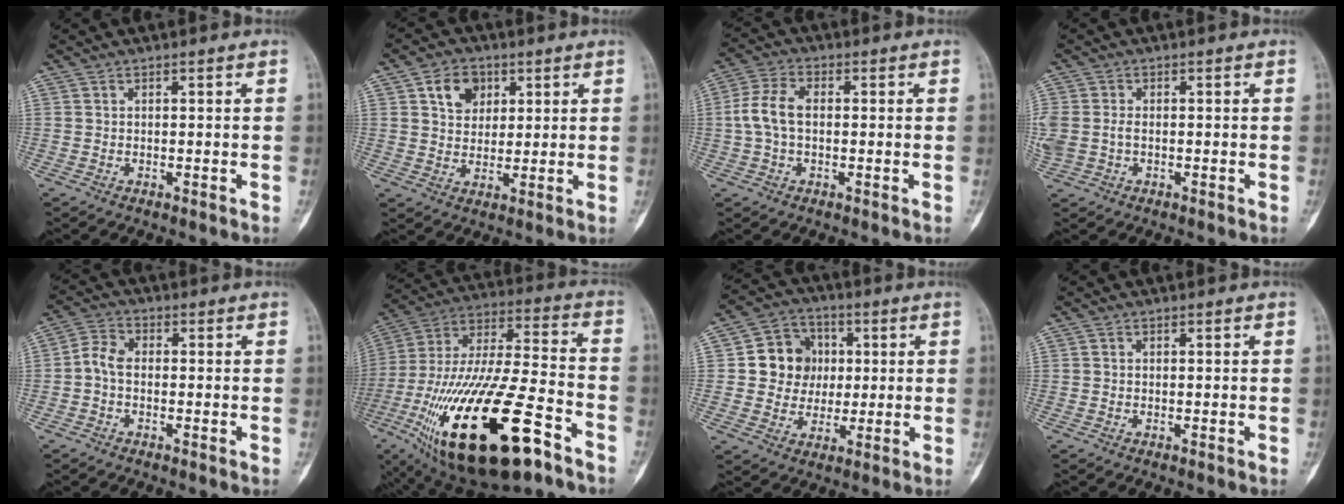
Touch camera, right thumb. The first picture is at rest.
{"total": 7.0, "force": [2.8, 5.4, 3.5], "torque": [-0.029, -0.008, 0.046]}
{"total": 6.9, "force": [0.0, 4.2, 5.5], "torque": [-0.121, 0.021, -0.007]}
{"total": 5.5, "force": [-0.4, 3.9, 3.9], "torque": [-0.107, 0.011, -0.005]}
{"total": 4.2, "force": [-0.8, 2.8, 3.1], "torque": [-0.058, 0.015, -0.026]}
{"total": 33.0, "force": [-15.4, 11.2, 27.0], "torque": [-0.551, 0.036, -0.258]}
{"total": 10.4, "force": [1.2, 9.5, 3.9], "torque": [-0.013, 0.008, 0.018]}
{"total": 0.0}